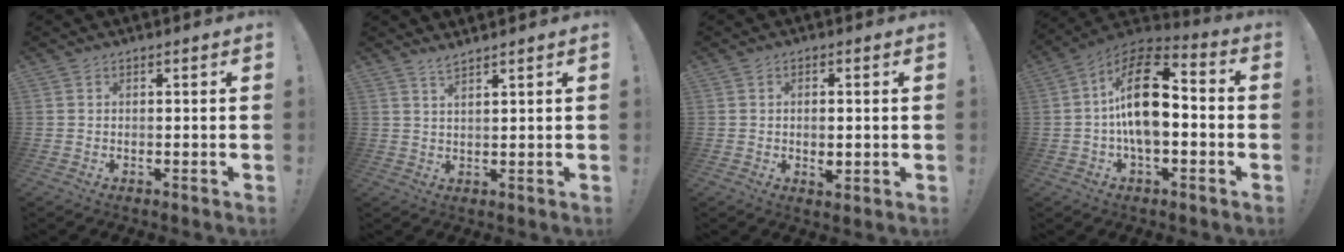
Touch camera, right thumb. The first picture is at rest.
{"total": 2.5, "force": [2.2, -0.6, 1.1], "torque": [-0.022, -0.014, 0.038]}
{"total": 1.9, "force": [-0.5, 0.9, 1.6], "torque": [-0.015, -0.002, -0.009]}
{"total": 18.1, "force": [-0.3, 9.7, 15.2], "torque": [-0.267, 0.014, -0.008]}